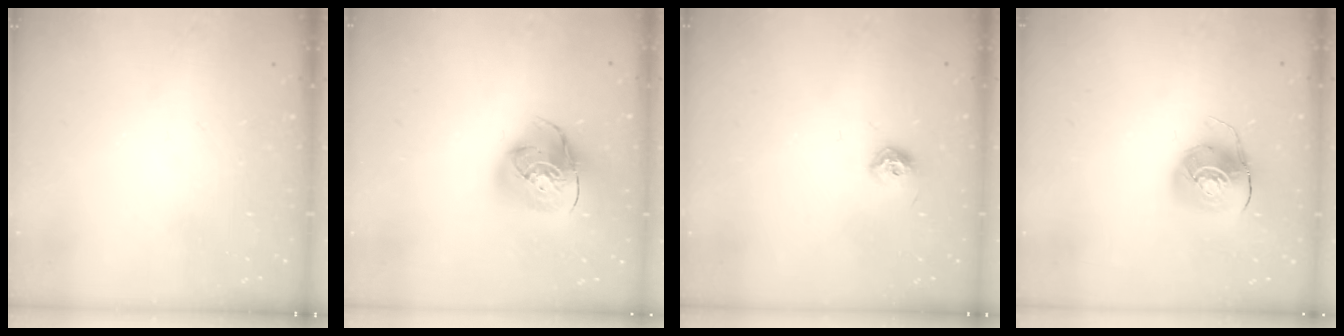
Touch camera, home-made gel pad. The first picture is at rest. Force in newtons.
{"total": 13.4, "press": 13.3, "slide": 1.7}
{"total": 7.9, "press": 7.8, "slide": 0.9}
{"total": 9.1, "press": 9.1, "slide": 0.5}